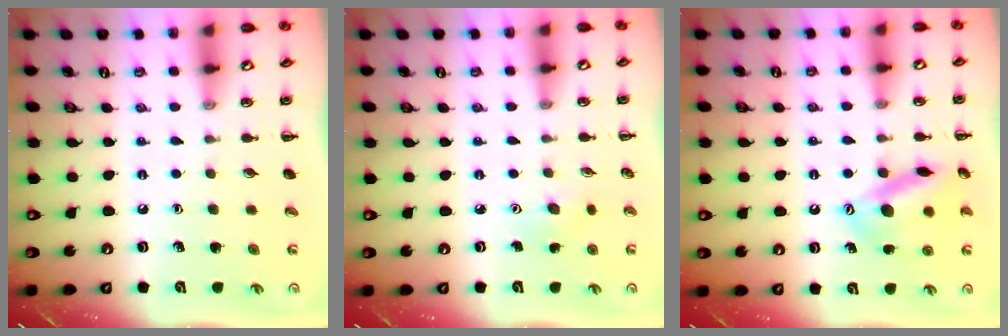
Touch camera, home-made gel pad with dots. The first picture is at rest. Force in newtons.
{"total": 3.2, "press": 3.1, "slide": 1.0}
{"total": 15.1, "press": 15.0, "slide": 1.6}